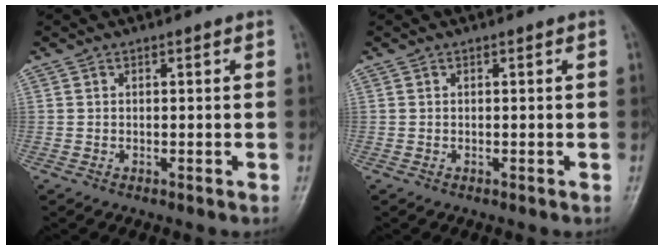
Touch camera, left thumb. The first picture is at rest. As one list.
[{"total": 0.0}]